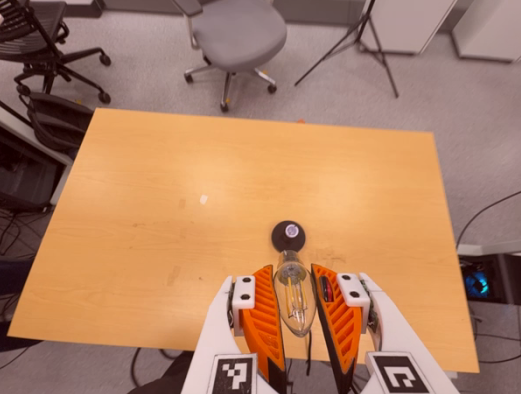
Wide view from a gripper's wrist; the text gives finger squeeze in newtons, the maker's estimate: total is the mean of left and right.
{"total": 13.4, "left": 14.5, "right": 12.2}